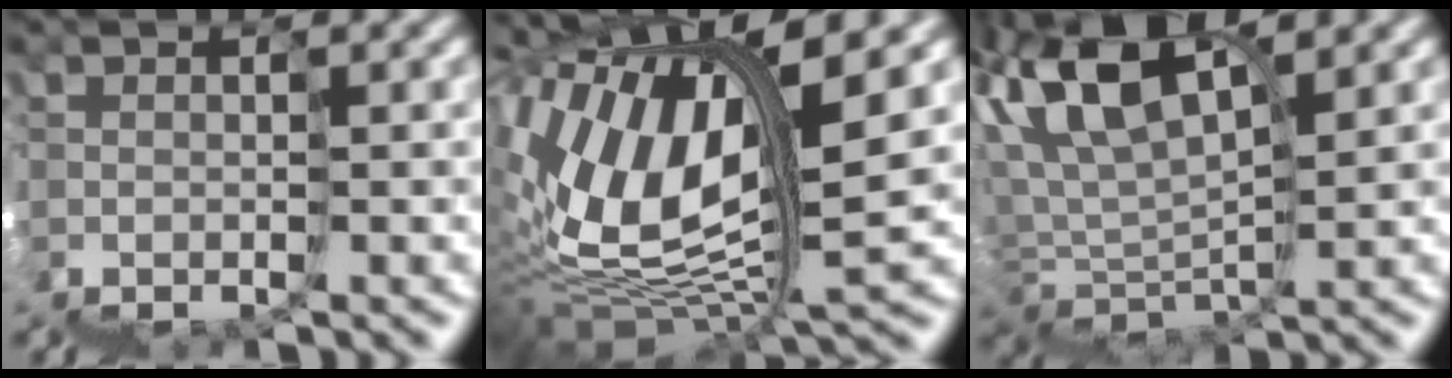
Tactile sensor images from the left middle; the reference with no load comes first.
{"total": 7.8, "force": [5.0, 2.6, 5.3], "torque": [-0.132, 0.037, 0.073]}
{"total": 4.0, "force": [3.9, -0.6, 0.3], "torque": [-0.019, 0.046, 0.050]}